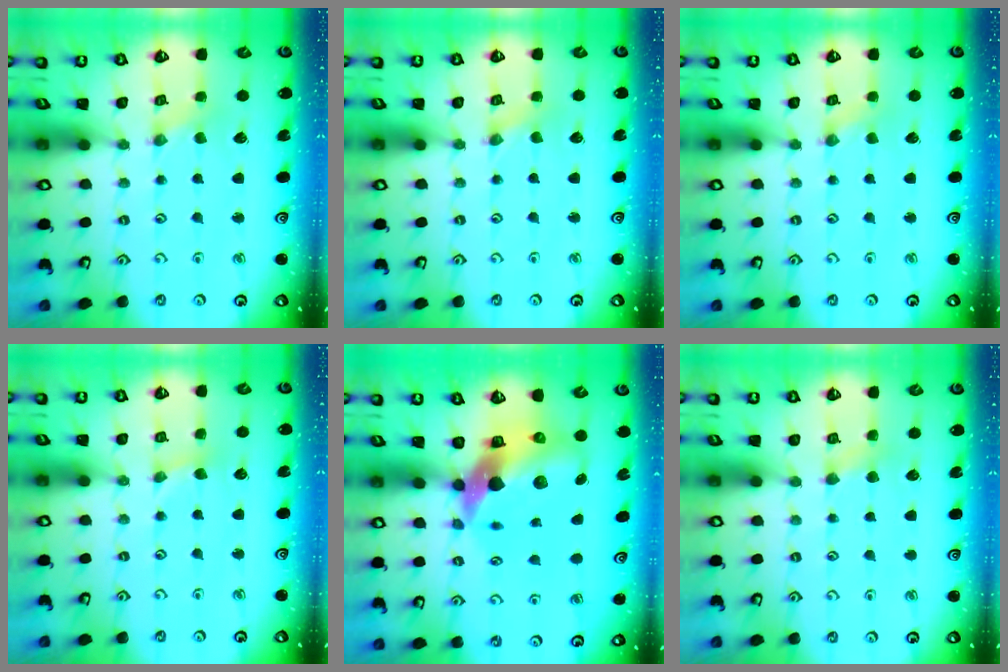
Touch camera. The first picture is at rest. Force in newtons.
{"total": 0.0}
{"total": 0.0}
{"total": 1.7, "press": 1.7, "slide": 0.3}
{"total": 13.0, "press": 12.9, "slide": 2.2}
{"total": 3.3, "press": 3.3, "slide": 0.6}